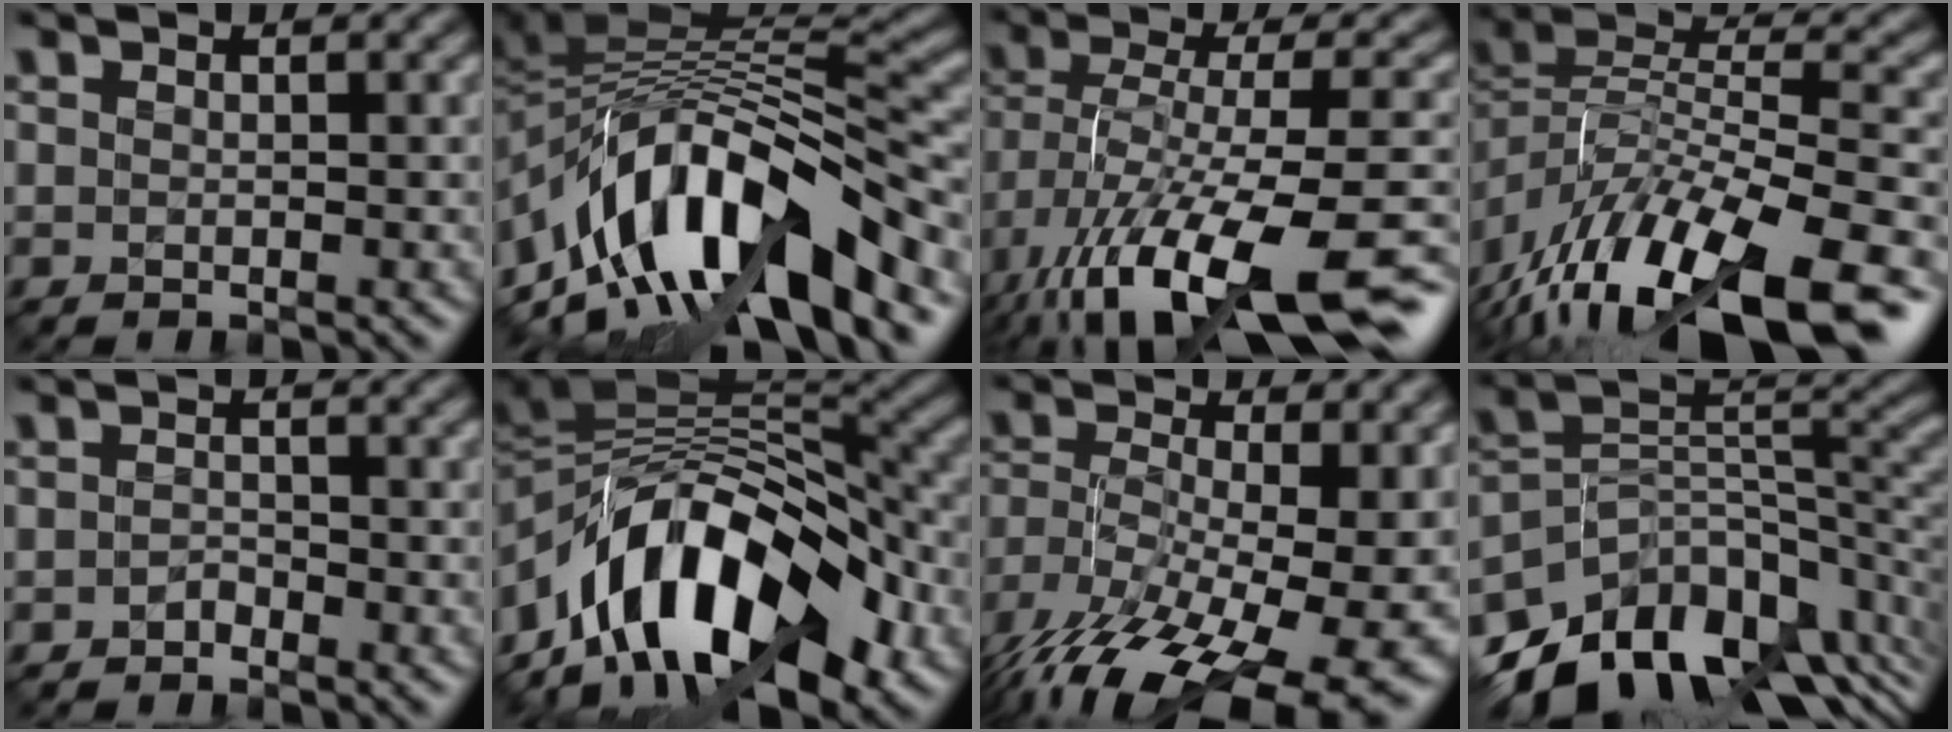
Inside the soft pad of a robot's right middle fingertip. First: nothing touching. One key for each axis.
{"total": 13.1, "fx": -6.3, "fy": 5.8, "fz": 9.9, "tx": -0.163, "ty": 0.015, "tz": -0.115}
{"total": 16.2, "fx": -7.6, "fy": 6.5, "fz": 12.8, "tx": -0.255, "ty": -0.023, "tz": -0.111}
{"total": 15.4, "fx": -9.2, "fy": 5.9, "fz": 10.9, "tx": -0.209, "ty": 0.004, "tz": -0.146}
{"total": 0.9, "fx": -0.7, "fy": 0.5, "fz": 0.4, "tx": -0.006, "ty": 0.001, "tz": -0.013}
{"total": 15.3, "fx": -6.1, "fy": 8.4, "fz": 11.3, "tx": -0.186, "ty": 0.020, "tz": -0.110}
{"total": 17.5, "fx": -8.9, "fy": 7.6, "fz": 13.0, "tx": -0.236, "ty": -0.031, "tz": -0.119}
{"total": 12.7, "fx": -7.5, "fy": 7.5, "fz": 7.0, "tx": -0.132, "ty": 0.005, "tz": -0.134}